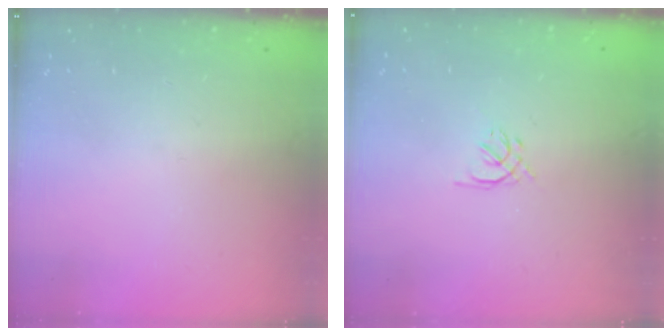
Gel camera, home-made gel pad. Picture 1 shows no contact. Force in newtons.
{"total": 1.4, "press": 1.3, "slide": 0.5}